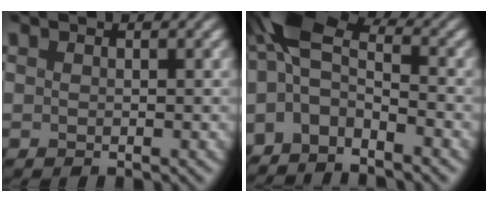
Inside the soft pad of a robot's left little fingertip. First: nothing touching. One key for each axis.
{"total": 6.1, "fx": -2.9, "fy": 3.0, "fz": 4.4, "tx": -0.079, "ty": 0.020, "tz": -0.071}